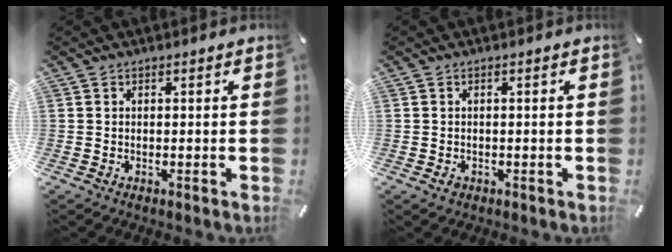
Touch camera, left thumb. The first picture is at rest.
{"total": 1.0, "force": [-0.2, 0.7, 0.8], "torque": [-0.015, 0.001, -0.004]}